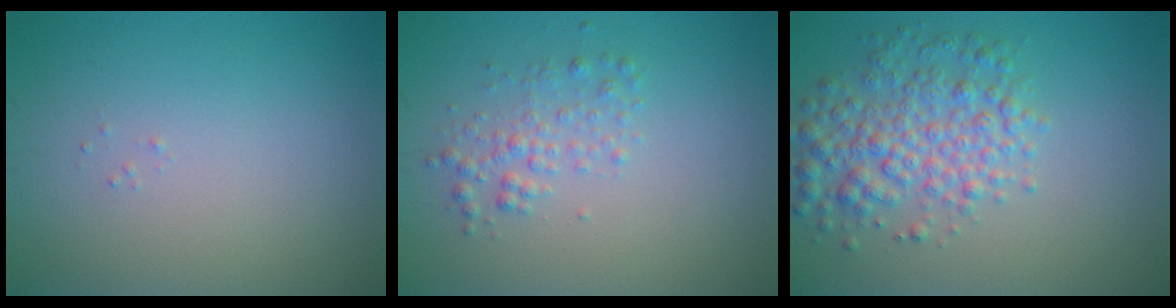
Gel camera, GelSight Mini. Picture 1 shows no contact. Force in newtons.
{"total": 2.0, "press": 2.0, "slide": 0.1}
{"total": 5.0, "press": 5.0, "slide": 0.1}